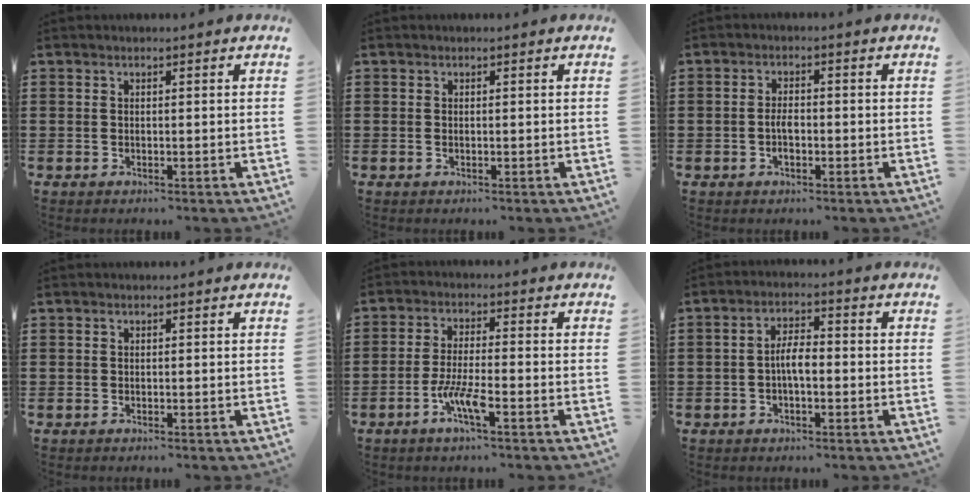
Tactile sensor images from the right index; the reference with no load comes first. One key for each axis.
{"total": 0.0}
{"total": 2.7, "fx": -0.8, "fy": 1.0, "fz": 2.3, "tx": -0.053, "ty": -0.003, "tz": -0.015}
{"total": 0.0}
{"total": 5.6, "fx": -2.9, "fy": 0.5, "fz": 4.8, "tx": -0.112, "ty": -0.014, "tz": -0.060}
{"total": 3.9, "fx": -0.9, "fy": 1.4, "fz": 3.5, "tx": -0.071, "ty": 0.004, "tz": -0.020}